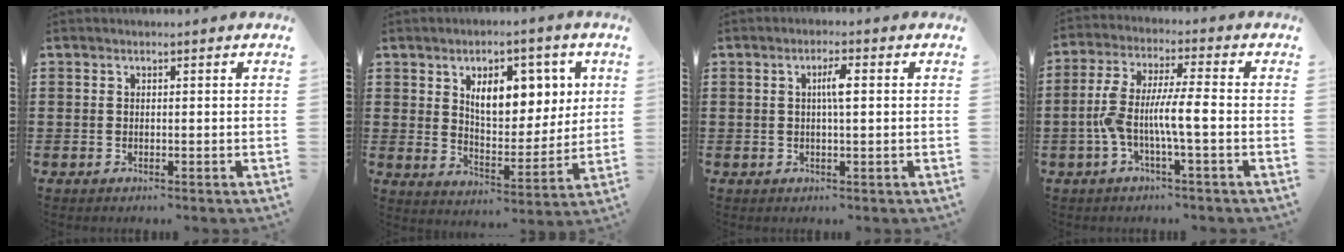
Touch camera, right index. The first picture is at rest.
{"total": 9.0, "force": [4.0, 4.9, 6.4], "torque": [-0.105, -0.004, 0.063]}
{"total": 2.7, "force": [0.4, 0.5, 2.6], "torque": [-0.051, 0.002, 0.003]}
{"total": 7.7, "force": [-1.9, 1.5, 7.3], "torque": [-0.155, -0.004, -0.045]}